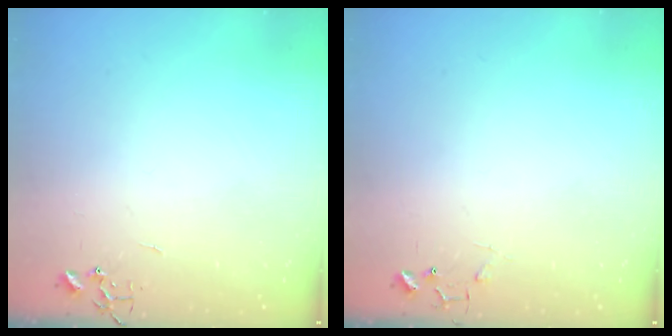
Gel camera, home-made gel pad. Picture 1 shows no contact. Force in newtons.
{"total": 5.7, "press": 5.7, "slide": 0.2}